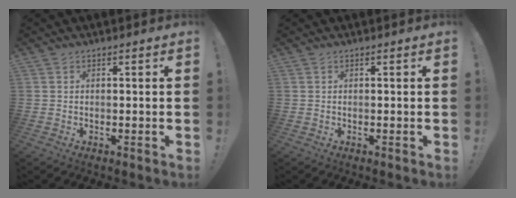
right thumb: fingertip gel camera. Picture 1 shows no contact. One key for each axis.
{"total": 0.0}